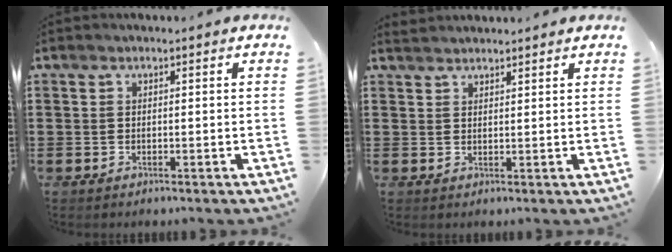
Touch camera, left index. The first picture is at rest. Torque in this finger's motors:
{"motor_torque": [1.08, -1.06, 0.00, 0.00]}